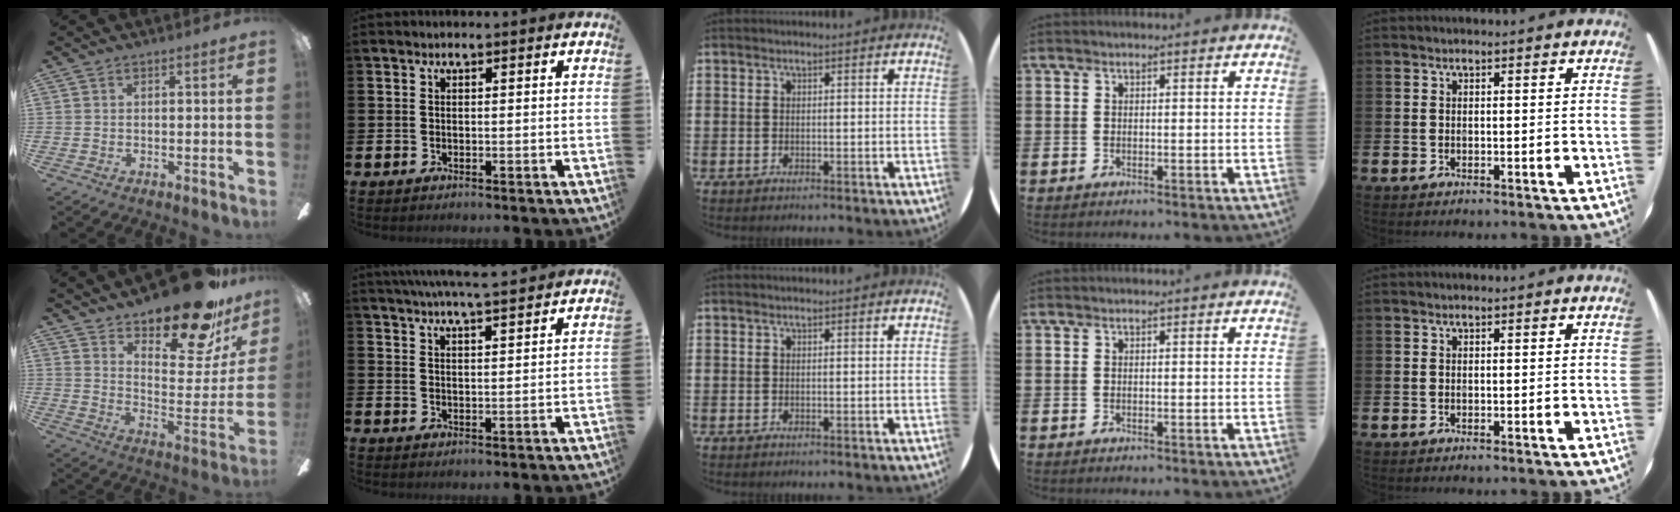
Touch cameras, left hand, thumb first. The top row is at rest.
{"thumb": {"total": 21.6, "force": [17.4, 6.7, 10.8], "torque": [-0.149, -0.117, 0.290]}, "index": {"total": 5.9, "force": [5.6, -0.1, 1.6], "torque": [-0.037, -0.024, 0.100]}}